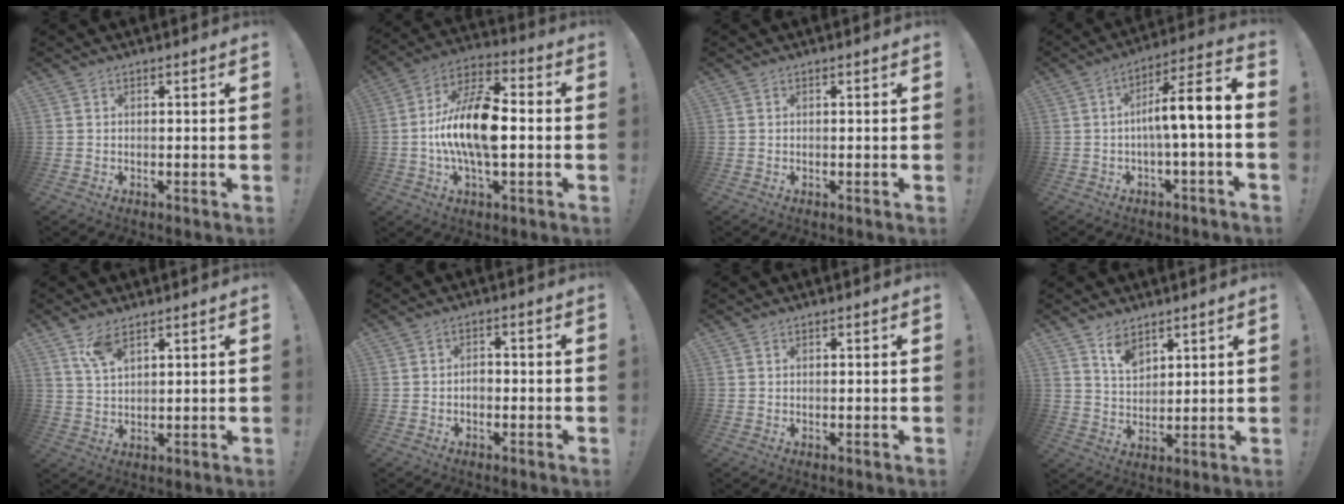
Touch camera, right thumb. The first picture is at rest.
{"total": 16.2, "force": [-1.6, 7.5, 14.2], "torque": [-0.260, 0.008, -0.026]}
{"total": 0.0}
{"total": 9.9, "force": [-0.2, 0.3, 9.9], "torque": [-0.158, -0.007, -0.017]}
{"total": 6.7, "force": [4.3, 2.7, 4.4], "torque": [-0.082, -0.014, 0.079]}
{"total": 1.9, "force": [-0.9, 1.4, 1.0], "torque": [-0.020, 0.005, -0.017]}
{"total": 0.0}
{"total": 6.7, "force": [5.1, 3.5, 2.6], "torque": [-0.043, -0.032, 0.094]}